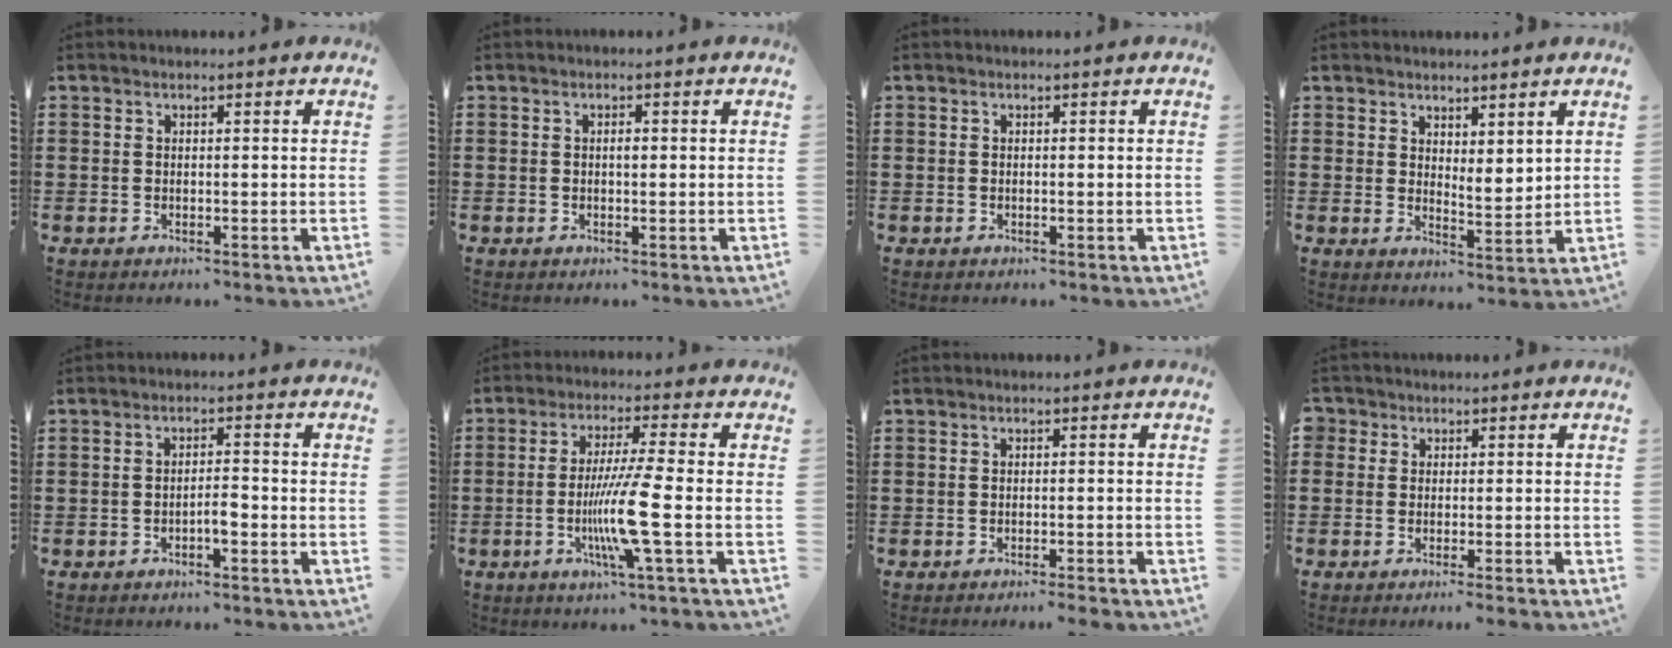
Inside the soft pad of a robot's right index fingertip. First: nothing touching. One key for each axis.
{"total": 1.0, "fx": 0.0, "fy": 0.4, "fz": 0.9, "tx": -0.018, "ty": 0.000, "tz": 0.000}
{"total": 0.0}
{"total": 3.3, "fx": 3.2, "fy": 1.0, "fz": 0.1, "tx": -0.012, "ty": -0.008, "tz": 0.063}
{"total": 2.5, "fx": -1.2, "fy": 0.5, "fz": 2.1, "tx": -0.039, "ty": 0.003, "tz": -0.023}
{"total": 9.5, "fx": -2.6, "fy": -0.6, "fz": 9.1, "tx": -0.180, "ty": -0.025, "tz": -0.056}
{"total": 1.2, "fx": -1.1, "fy": -0.2, "fz": 0.6, "tx": -0.010, "ty": -0.001, "tz": -0.020}
{"total": 1.2, "fx": -1.2, "fy": 0.4, "fz": 0.0, "tx": -0.005, "ty": 0.002, "tz": -0.025}